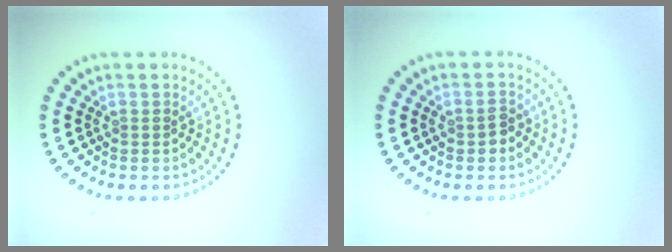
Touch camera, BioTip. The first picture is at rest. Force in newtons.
{"total": 1.3, "press": 1.3, "slide": 0.1}